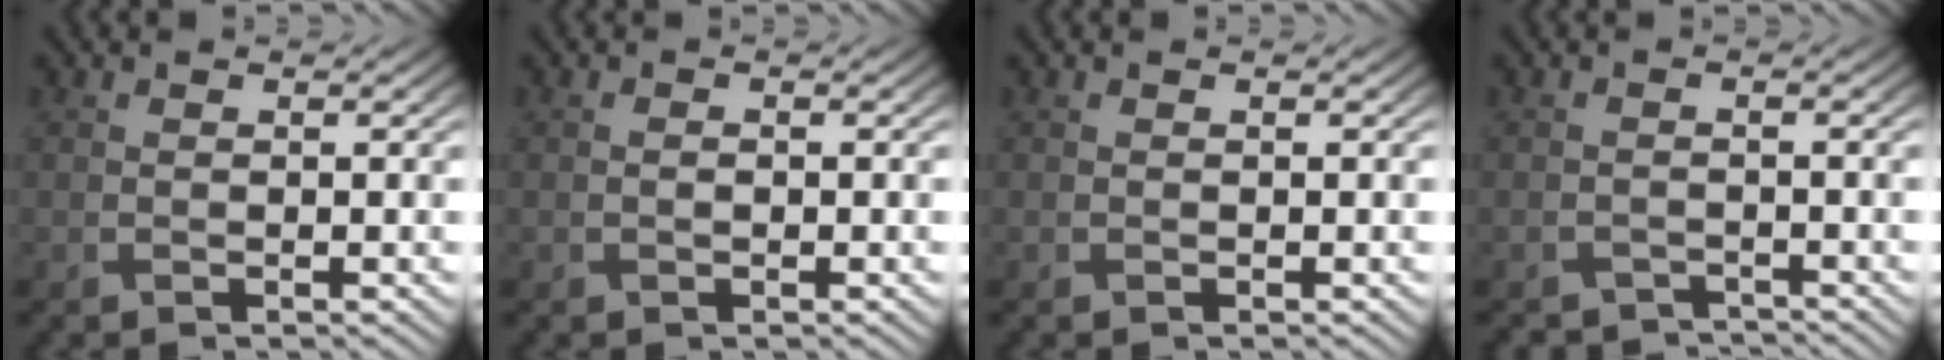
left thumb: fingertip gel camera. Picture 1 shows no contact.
{"total": 0.6, "force": [-0.1, 0.4, 0.5], "torque": [-0.010, 0.000, 0.002]}
{"total": 0.0}
{"total": 2.4, "force": [-2.4, 0.4, 0.1], "torque": [0.000, -0.005, -0.041]}